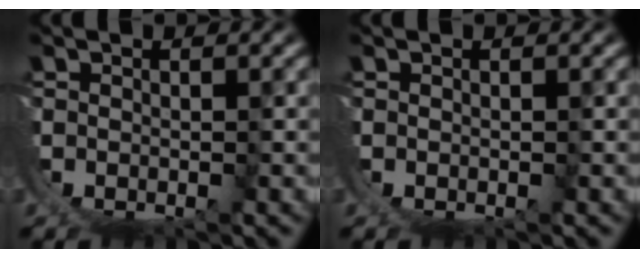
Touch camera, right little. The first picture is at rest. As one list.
[{"total": 0.0}]